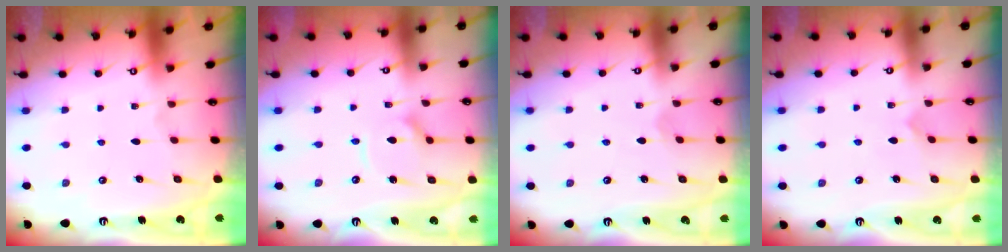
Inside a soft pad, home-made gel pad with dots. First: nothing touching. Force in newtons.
{"total": 7.0, "press": 7.0, "slide": 0.7}
{"total": 1.5, "press": 1.4, "slide": 0.1}
{"total": 2.7, "press": 2.7, "slide": 0.3}